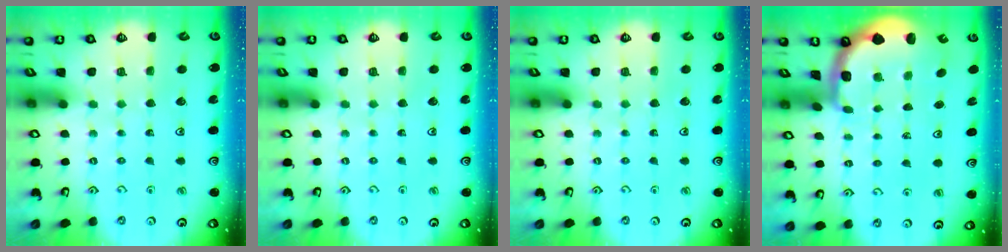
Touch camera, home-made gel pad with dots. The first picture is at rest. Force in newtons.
{"total": 0.0}
{"total": 0.0}
{"total": 2.4, "press": 2.0, "slide": 1.2}